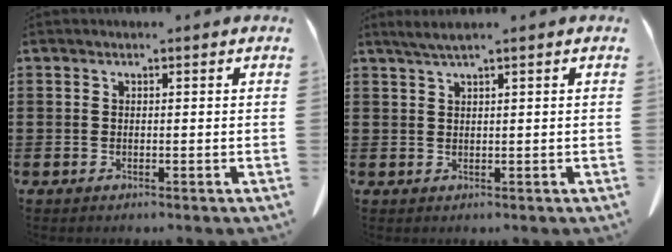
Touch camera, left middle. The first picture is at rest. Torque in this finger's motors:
{"motor_torque": [0.05, 0.00, 0.10, 0.03]}